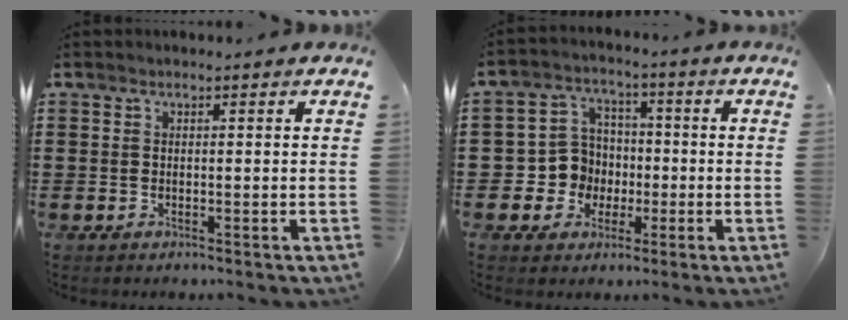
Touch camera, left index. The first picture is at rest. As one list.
[{"total": 6.9, "force": [-0.8, 6.8, 1.3], "torque": [-0.058, 0.012, -0.011]}]